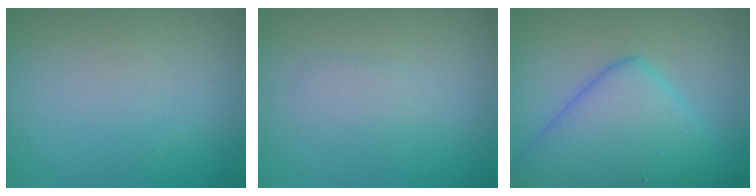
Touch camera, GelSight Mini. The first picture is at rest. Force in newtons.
{"total": 1.3, "press": 1.3, "slide": 0.0}
{"total": 7.5, "press": 7.5, "slide": 0.2}